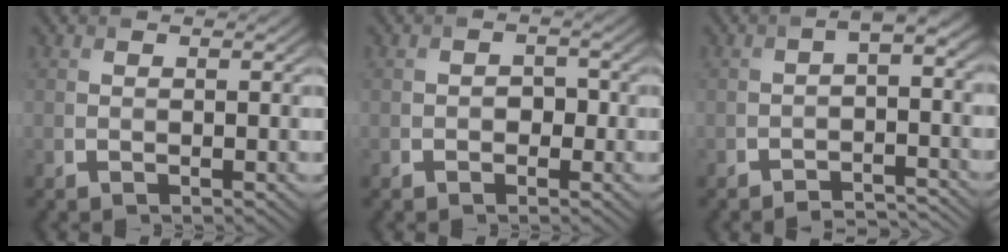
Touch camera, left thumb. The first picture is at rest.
{"total": 1.6, "force": [-0.4, 1.3, 0.9], "torque": [-0.013, -0.002, -0.007]}
{"total": 4.9, "force": [-2.7, 1.4, 3.8], "torque": [-0.051, -0.004, -0.045]}